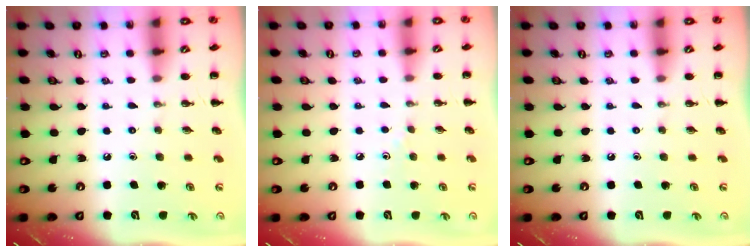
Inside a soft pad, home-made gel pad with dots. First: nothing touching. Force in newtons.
{"total": 2.2, "press": 2.1, "slide": 0.9}
{"total": 0.0}